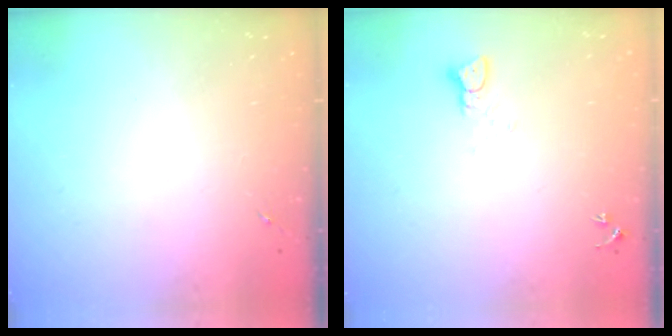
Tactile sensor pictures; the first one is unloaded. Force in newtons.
{"total": 2.4, "press": 2.4, "slide": 0.2}